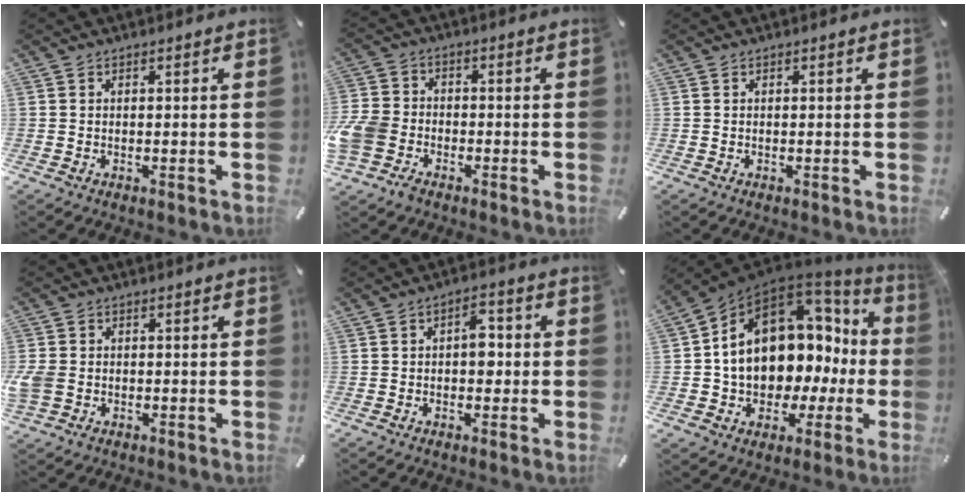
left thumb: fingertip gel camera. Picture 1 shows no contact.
{"total": 7.3, "force": [-3.7, 5.7, 2.7], "torque": [-0.066, 0.026, -0.069]}
{"total": 0.0}
{"total": 3.9, "force": [-0.8, 3.2, 2.2], "torque": [-0.050, 0.002, -0.014]}
{"total": 5.3, "force": [0.0, 3.3, 4.2], "torque": [-0.057, 0.005, -0.007]}
{"total": 14.9, "force": [3.1, 11.3, 9.3], "torque": [-0.157, -0.035, 0.056]}